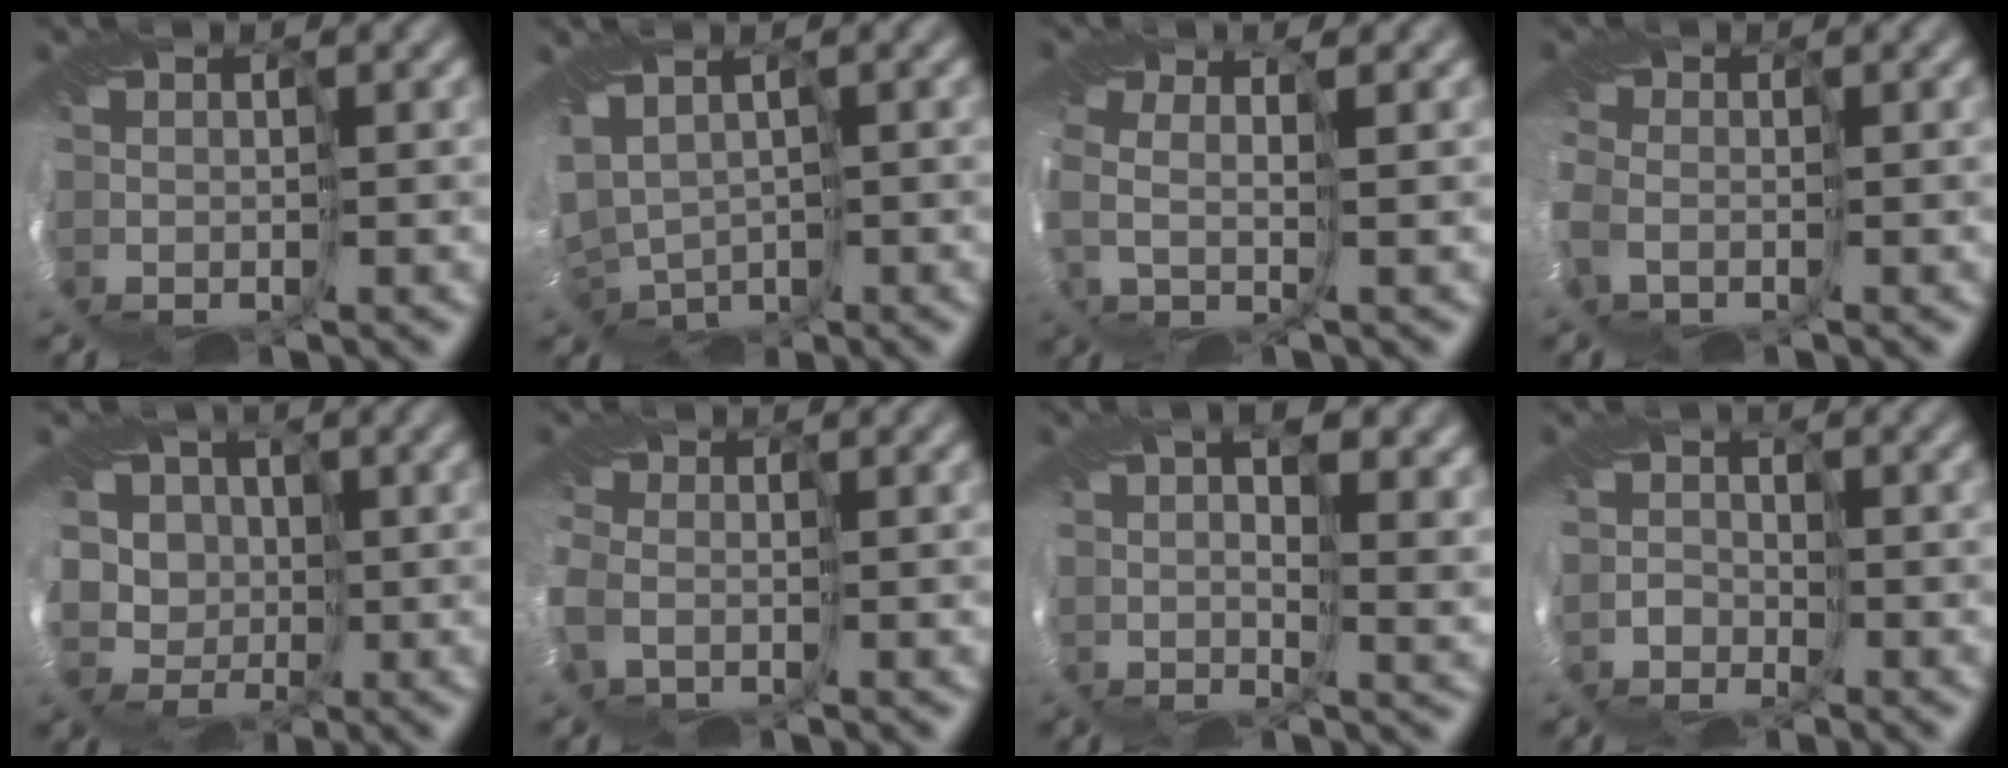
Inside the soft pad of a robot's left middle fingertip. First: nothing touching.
{"total": 3.9, "force": [0.5, 2.9, 2.6], "torque": [-0.051, -0.002, 0.033]}
{"total": 1.7, "force": [0.0, 0.6, 1.6], "torque": [-0.061, -0.014, -0.010]}
{"total": 2.8, "force": [-0.2, 2.4, 1.4], "torque": [-0.058, 0.006, -0.001]}
{"total": 3.9, "force": [2.7, 2.8, -0.7], "torque": [-0.005, 0.006, 0.051]}
{"total": 3.5, "force": [0.0, 2.9, 1.9], "torque": [-0.071, 0.006, 0.003]}
{"total": 5.3, "force": [2.8, 1.8, 4.1], "torque": [-0.060, 0.013, 0.039]}
{"total": 1.6, "force": [0.0, 0.2, -1.6], "torque": [0.036, 0.006, 0.005]}